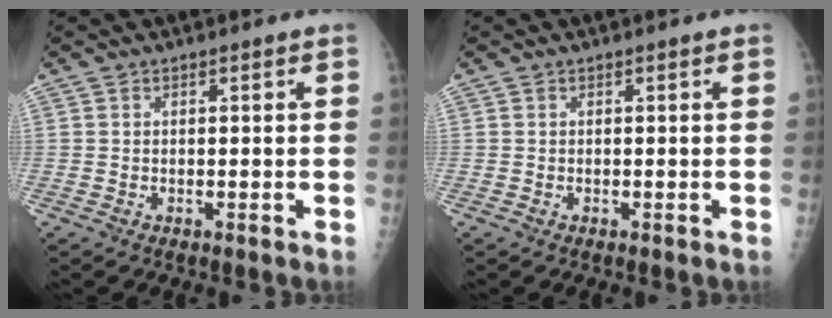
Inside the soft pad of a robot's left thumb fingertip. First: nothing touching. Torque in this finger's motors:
{"motor_torque": [-0.18, 0.01, -0.12, -0.06, 0.00]}